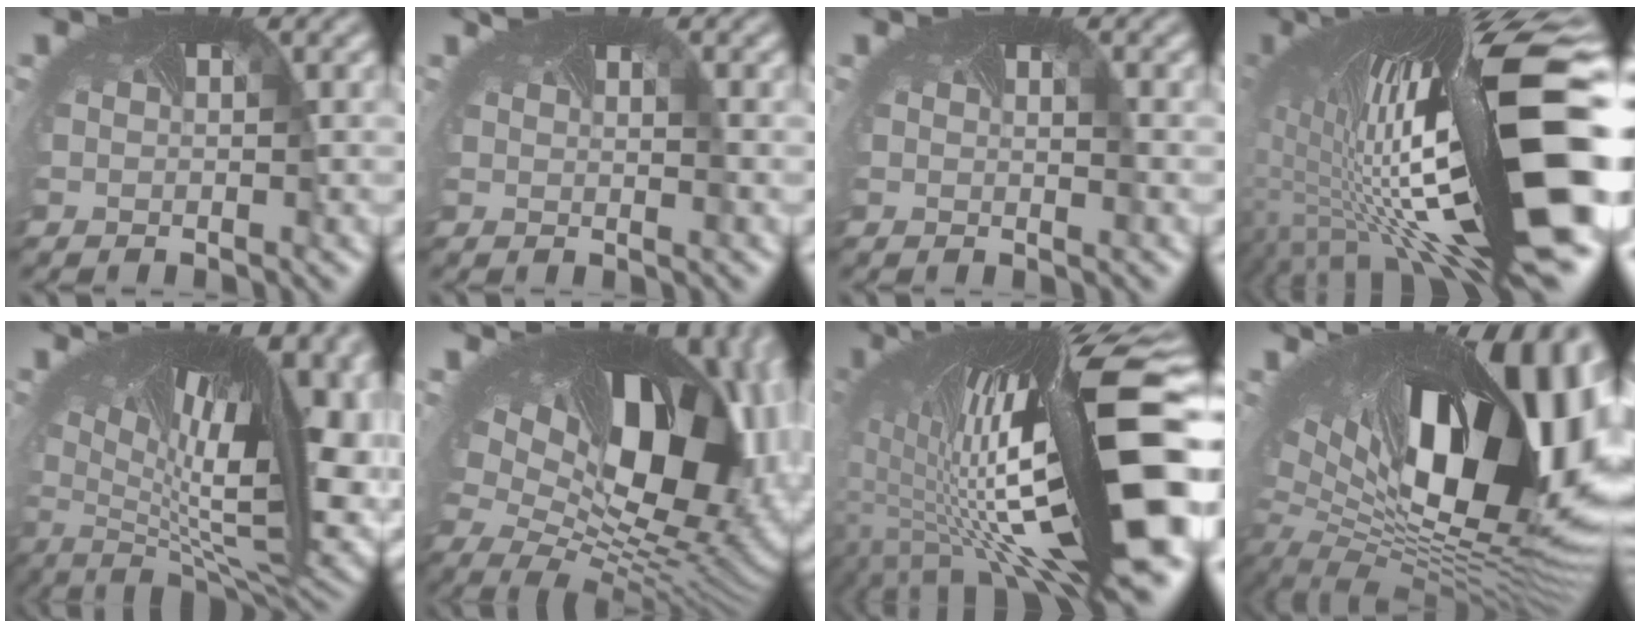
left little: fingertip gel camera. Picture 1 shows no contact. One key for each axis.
{"total": 0.6, "fx": 0.5, "fy": 0.0, "fz": 0.1, "tx": -0.007, "ty": -0.001, "tz": 0.012}
{"total": 0.0}
{"total": 15.3, "fx": -1.3, "fy": 4.1, "fz": 14.7, "tx": -0.257, "ty": -0.016, "tz": -0.013}
{"total": 17.6, "fx": 0.1, "fy": 8.2, "fz": 15.6, "tx": -0.222, "ty": -0.039, "tz": 0.026}
{"total": 15.7, "fx": 3.6, "fy": 9.4, "fz": 12.1, "tx": -0.189, "ty": -0.030, "tz": 0.087}
{"total": 16.4, "fx": -0.3, "fy": 4.6, "fz": 15.7, "tx": -0.254, "ty": -0.013, "tz": 0.010}
{"total": 18.7, "fx": 2.7, "fy": 9.5, "fz": 15.9, "tx": -0.285, "ty": -0.029, "tz": 0.051}